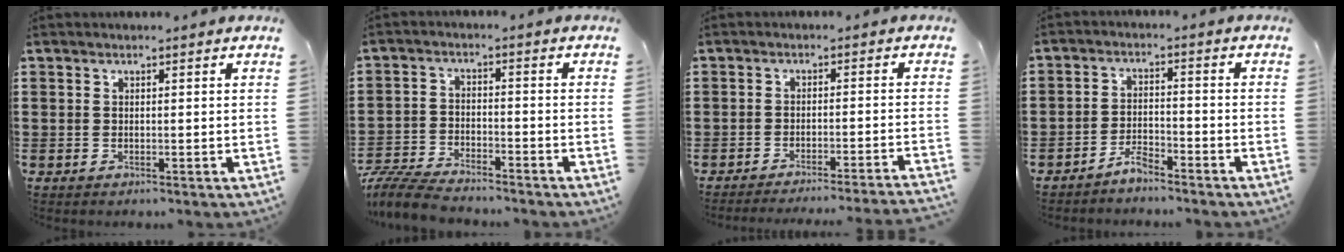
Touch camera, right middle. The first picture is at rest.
{"total": 6.7, "force": [-6.4, 0.9, 1.6], "torque": [-0.047, 0.004, -0.129]}
{"total": 2.8, "force": [-2.7, -0.5, 0.6], "torque": [-0.012, -0.002, -0.055]}
{"total": 3.6, "force": [-3.5, 0.6, 0.2], "torque": [-0.018, 0.003, -0.075]}